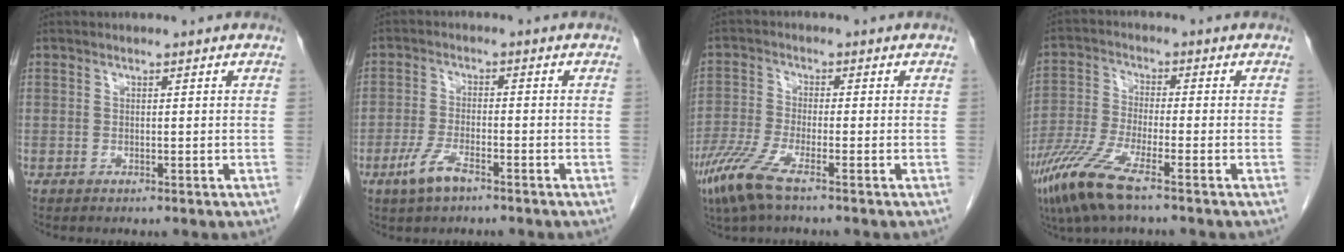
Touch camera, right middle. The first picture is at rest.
{"total": 4.7, "force": [-3.0, 1.1, 3.4], "torque": [-0.082, -0.007, -0.056]}
{"total": 6.7, "force": [-4.4, 0.6, 5.0], "torque": [-0.122, -0.020, -0.090]}
{"total": 9.0, "force": [-5.9, 0.8, 6.7], "torque": [-0.160, -0.026, -0.122]}